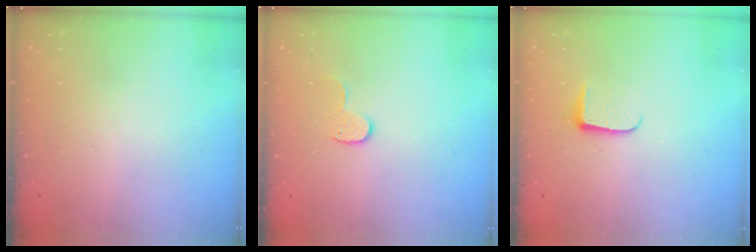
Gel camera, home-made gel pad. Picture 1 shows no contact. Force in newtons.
{"total": 6.7, "press": 6.7, "slide": 0.4}
{"total": 6.2, "press": 6.1, "slide": 0.8}